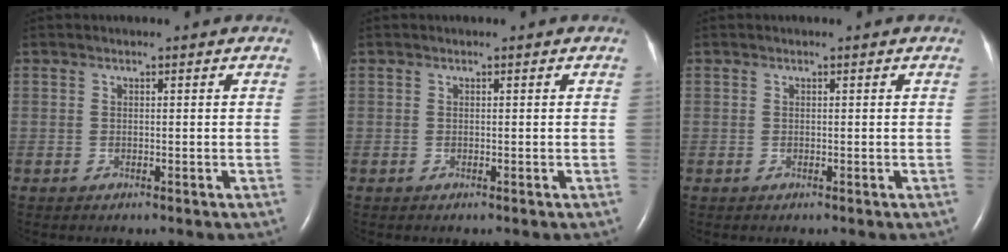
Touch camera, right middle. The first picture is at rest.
{"total": 0.0}
{"total": 0.0}